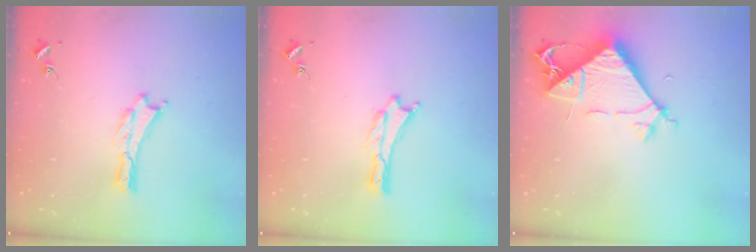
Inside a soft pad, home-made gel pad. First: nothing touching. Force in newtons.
{"total": 0.0}
{"total": 8.5, "press": 8.5, "slide": 0.7}